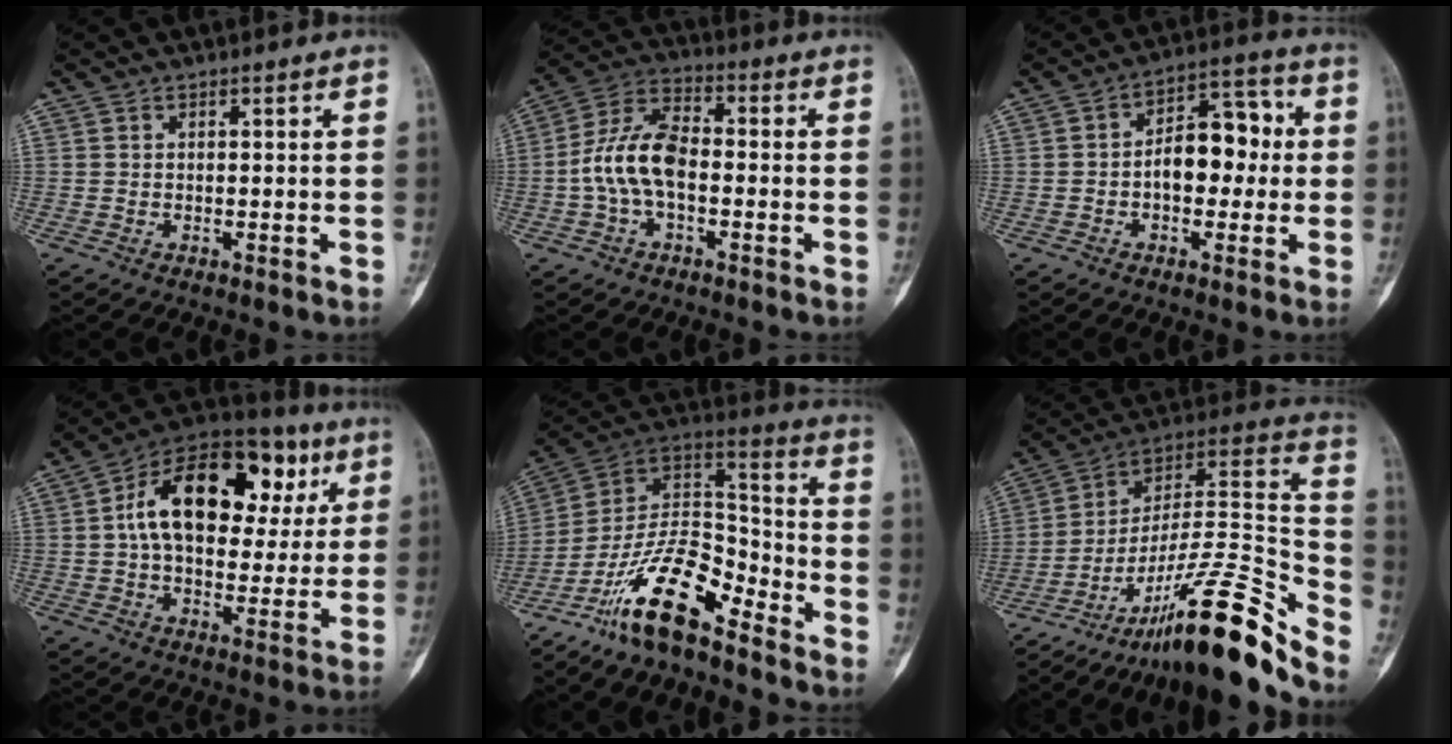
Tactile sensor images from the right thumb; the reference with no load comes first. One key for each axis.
{"total": 11.0, "fx": -1.5, "fy": 6.0, "fz": 9.1, "tx": -0.181, "ty": 0.037, "tz": -0.038}
{"total": 10.6, "fx": -0.4, "fy": 6.6, "fz": 8.3, "tx": -0.090, "ty": 0.035, "tz": -0.015}
{"total": 23.1, "fx": 6.2, "fy": 13.9, "fz": 17.4, "tx": -0.235, "ty": 0.020, "tz": 0.086}
{"total": 17.5, "fx": -11.8, "fy": 6.3, "fz": 11.2, "tx": -0.189, "ty": 0.096, "tz": -0.218}
{"total": 27.6, "fx": -19.9, "fy": 5.0, "fz": 18.6, "tx": -0.234, "ty": 0.123, "tz": -0.320}